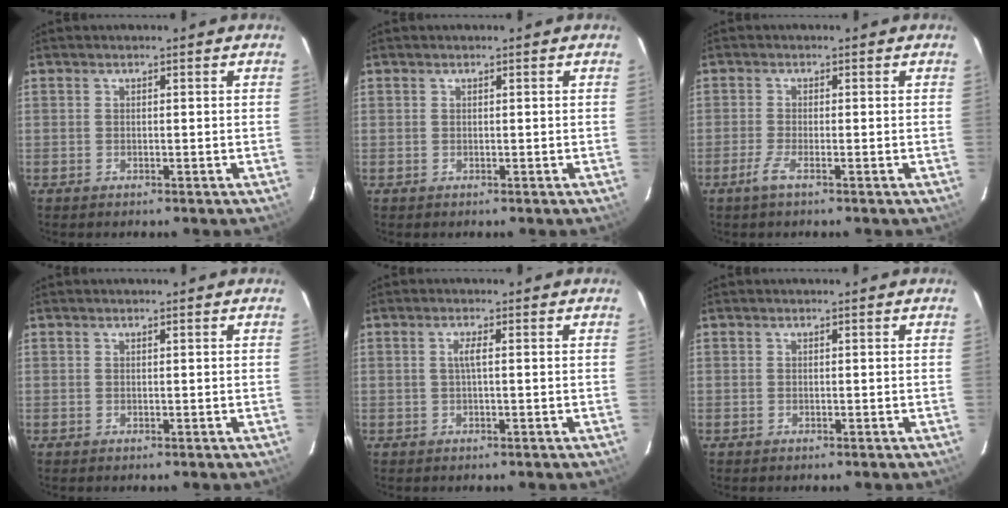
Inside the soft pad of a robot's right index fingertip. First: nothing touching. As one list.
[{"total": 0.5, "force": [0.1, 0.5, -0.1], "torque": [0.005, 0.001, 0.001]}, {"total": 2.3, "force": [-1.4, -0.1, 1.9], "torque": [-0.044, -0.007, -0.032]}, {"total": 0.0}, {"total": 1.5, "force": [0.1, -0.1, 1.5], "torque": [-0.030, 0.001, 0.001]}, {"total": 0.0}]